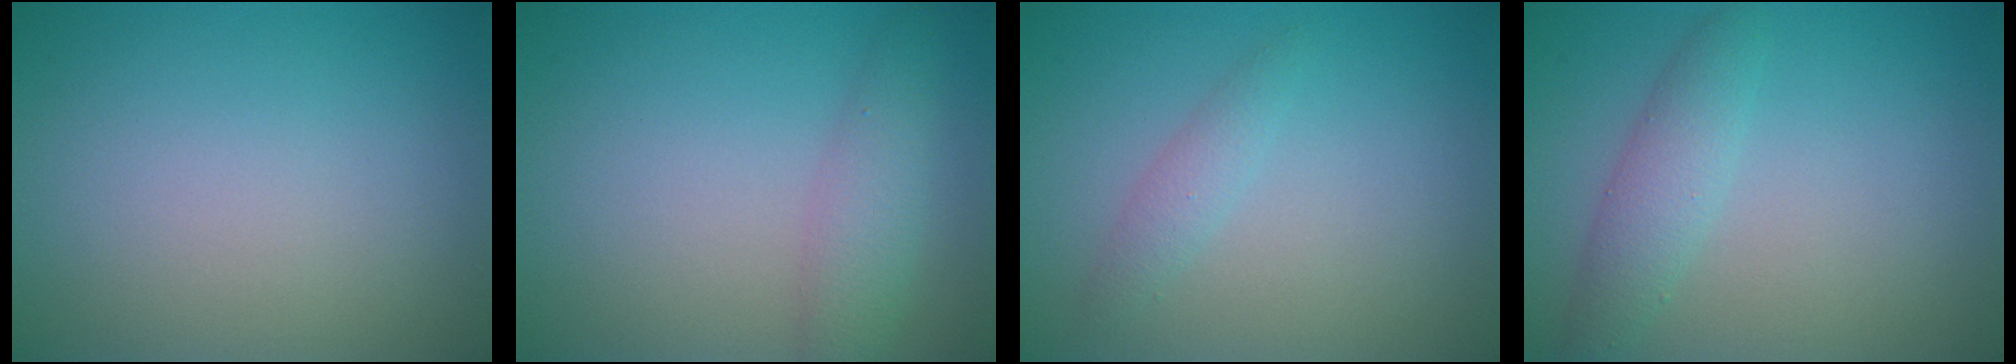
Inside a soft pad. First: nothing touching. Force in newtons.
{"total": 2.8, "press": 2.8, "slide": 0.1}
{"total": 1.4, "press": 1.4, "slide": 0.0}
{"total": 2.6, "press": 2.6, "slide": 0.1}